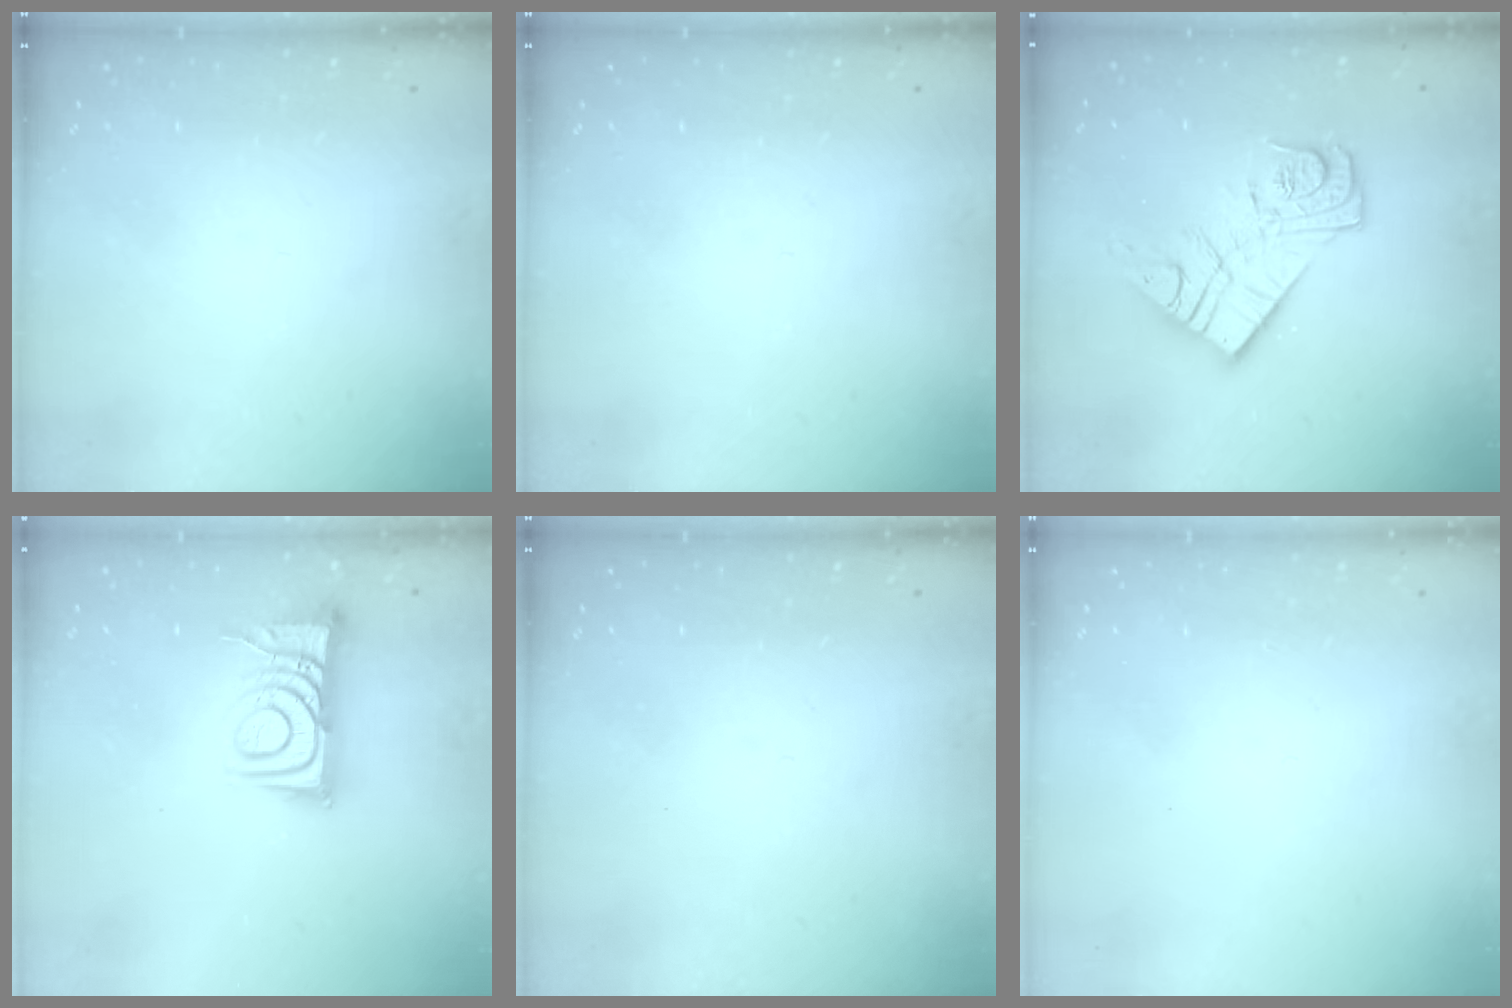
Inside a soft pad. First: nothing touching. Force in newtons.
{"total": 0.0}
{"total": 16.3, "press": 16.2, "slide": 1.4}
{"total": 9.8, "press": 9.8, "slide": 1.2}
{"total": 0.0}
{"total": 1.6, "press": 1.6, "slide": 0.1}